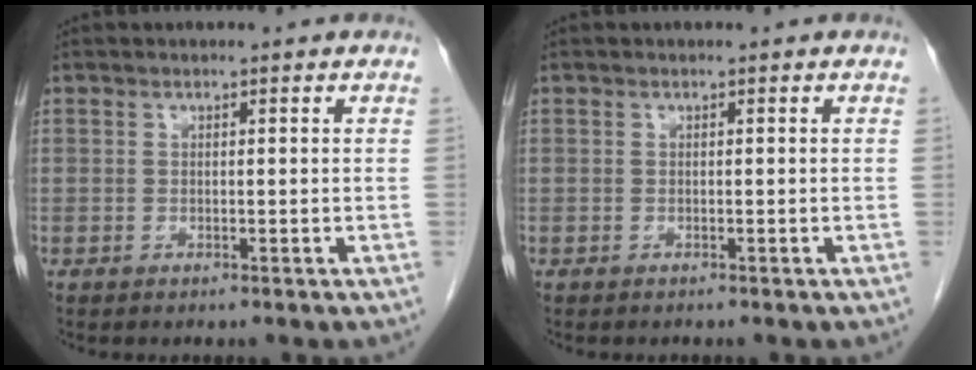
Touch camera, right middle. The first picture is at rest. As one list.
[{"total": 0.0}]